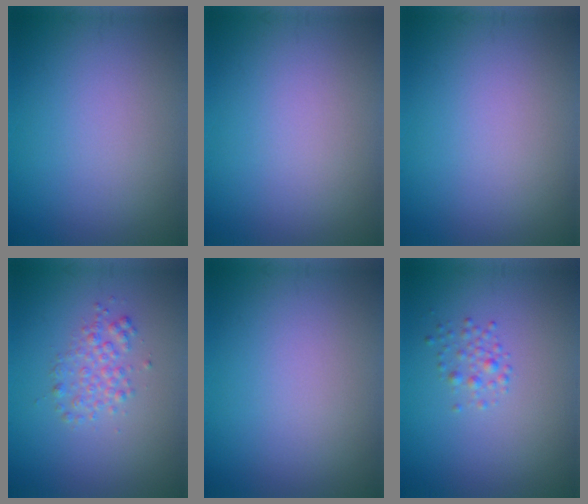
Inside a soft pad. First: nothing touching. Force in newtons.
{"total": 0.0}
{"total": 0.0}
{"total": 2.0, "press": 2.0, "slide": 0.0}
{"total": 0.0}
{"total": 1.3, "press": 1.3, "slide": 0.0}